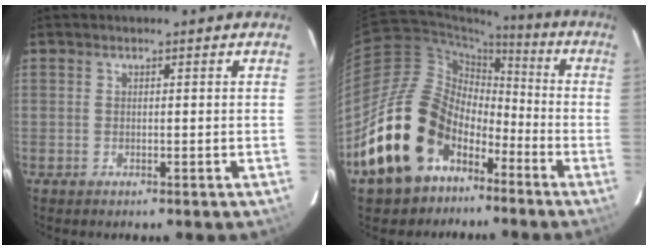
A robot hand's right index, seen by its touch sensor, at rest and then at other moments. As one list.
[{"total": 18.7, "force": [-10.1, 12.9, 8.9], "torque": [-0.189, 0.019, -0.153]}]